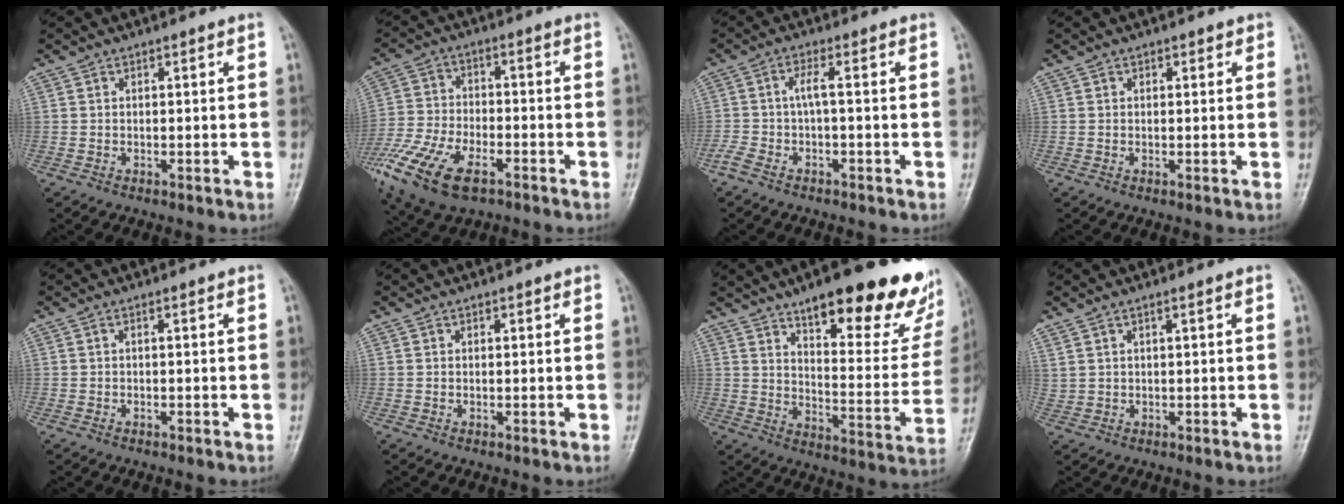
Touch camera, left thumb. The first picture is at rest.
{"total": 16.2, "force": [-8.6, 7.6, 11.4], "torque": [-0.251, 0.002, -0.158]}
{"total": 4.1, "force": [-1.4, 0.5, 3.9], "torque": [-0.103, 0.017, -0.027]}
{"total": 1.3, "force": [0.8, 0.8, 0.7], "torque": [0.000, -0.001, 0.006]}
{"total": 0.6, "force": [-0.1, 0.0, 0.6], "torque": [-0.017, 0.010, 0.000]}
{"total": 0.7, "force": [0.5, 0.3, 0.4], "torque": [-0.002, 0.000, 0.005]}
{"total": 26.3, "force": [16.6, 8.3, 18.7], "torque": [-0.210, -0.073, 0.233]}
{"total": 2.2, "force": [1.5, 1.0, 1.2], "torque": [-0.020, -0.003, 0.037]}